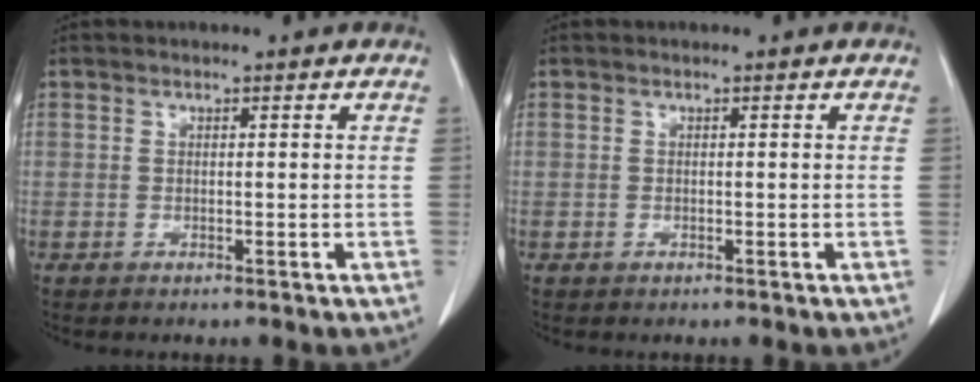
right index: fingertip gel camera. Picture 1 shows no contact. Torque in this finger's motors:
{"motor_torque": [0.12, -0.08, 0.03, 0.02]}